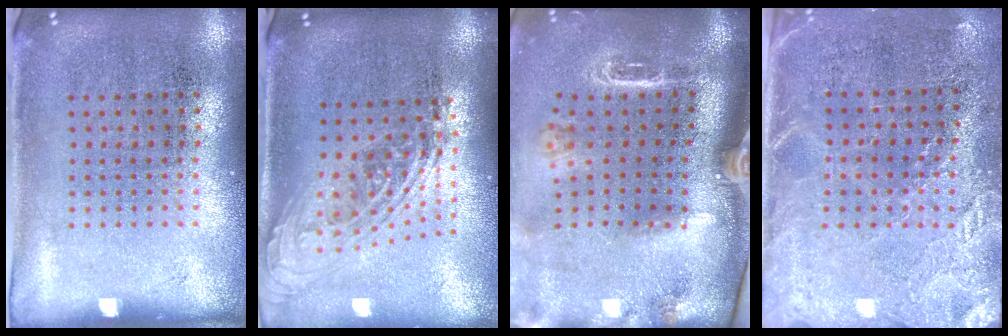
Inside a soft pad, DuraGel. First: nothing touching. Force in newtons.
{"total": 2.1, "press": 1.5, "slide": 1.5}
{"total": 2.6, "press": 1.9, "slide": 1.7}
{"total": 3.0, "press": 2.7, "slide": 1.2}